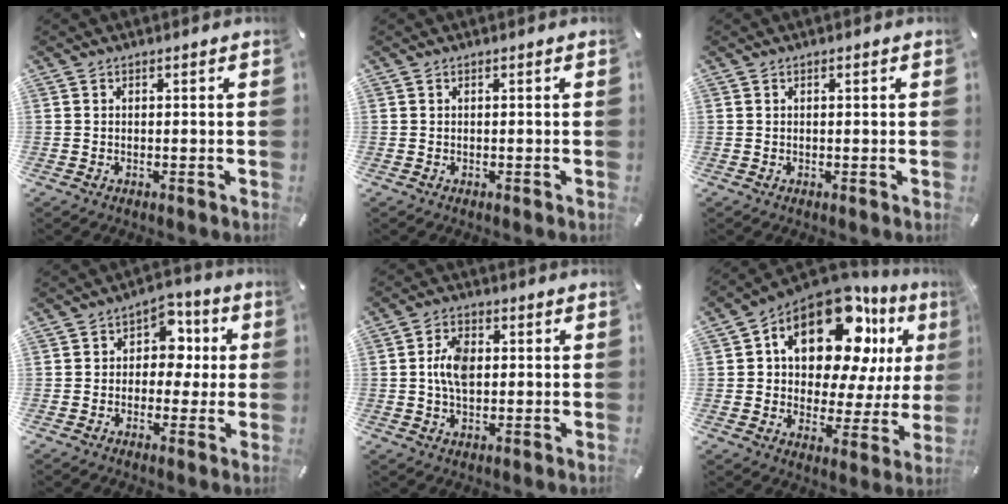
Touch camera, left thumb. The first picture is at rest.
{"total": 0.0}
{"total": 0.0}
{"total": 7.8, "force": [0.4, 6.5, 4.3], "torque": [-0.056, 0.005, 0.000]}
{"total": 7.0, "force": [0.4, 4.3, 5.5], "torque": [-0.119, 0.002, 0.001]}
{"total": 19.2, "force": [10.4, 10.4, 12.3], "torque": [-0.198, -0.075, 0.174]}